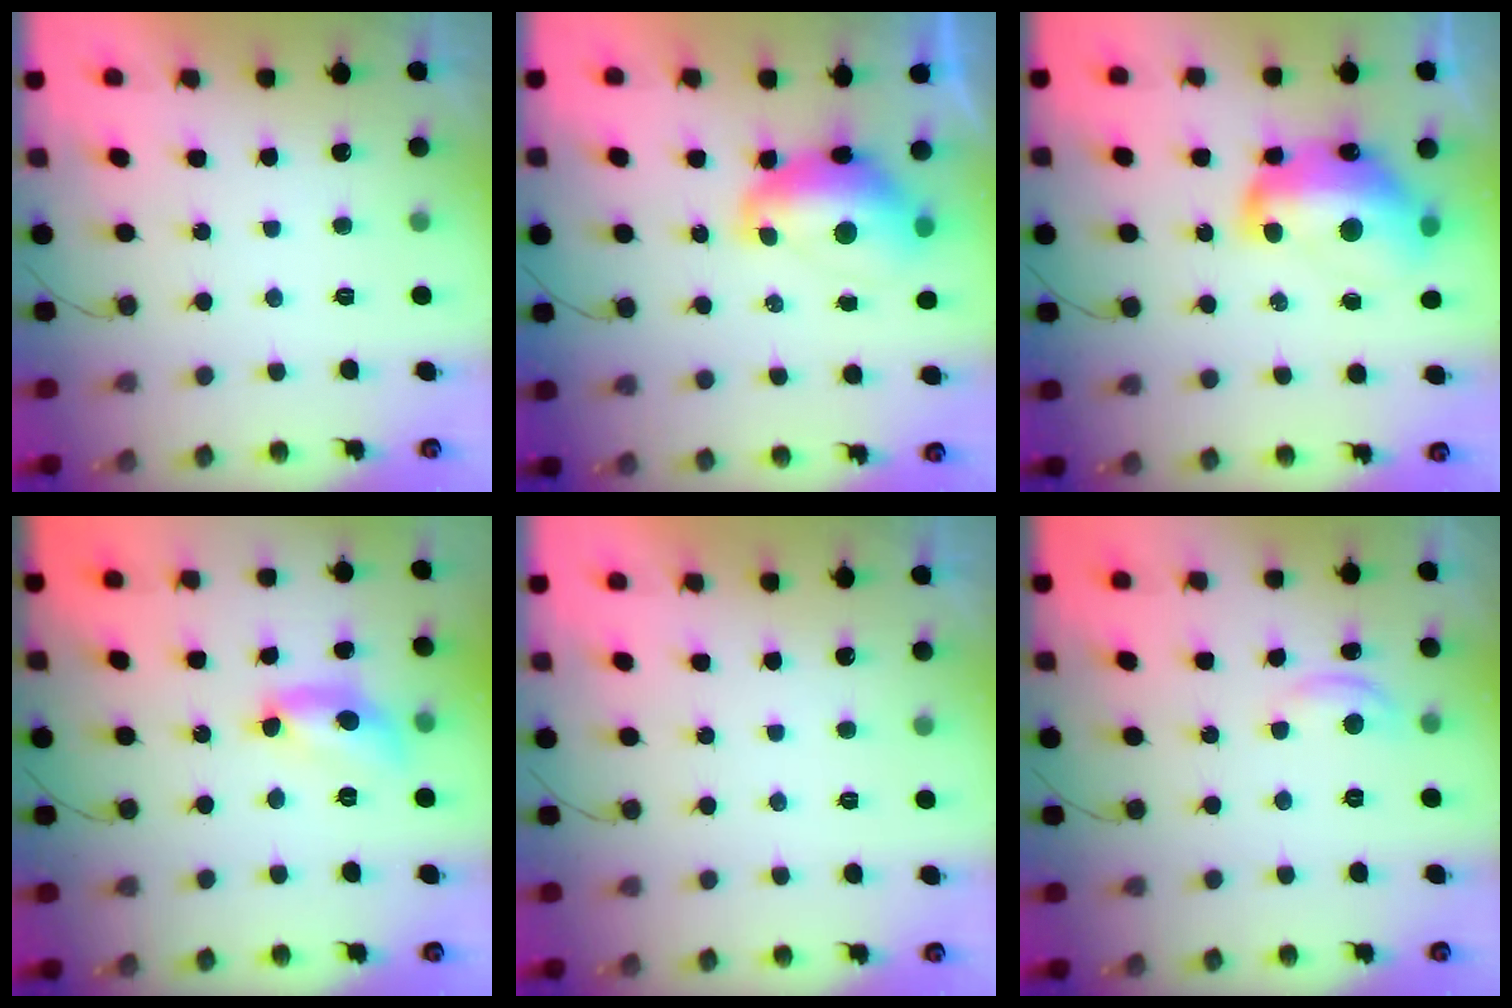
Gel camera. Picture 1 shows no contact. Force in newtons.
{"total": 11.4, "press": 11.4, "slide": 1.1}
{"total": 16.8, "press": 16.8, "slide": 1.2}
{"total": 13.3, "press": 13.2, "slide": 0.9}
{"total": 0.0}
{"total": 5.0, "press": 5.0, "slide": 0.2}